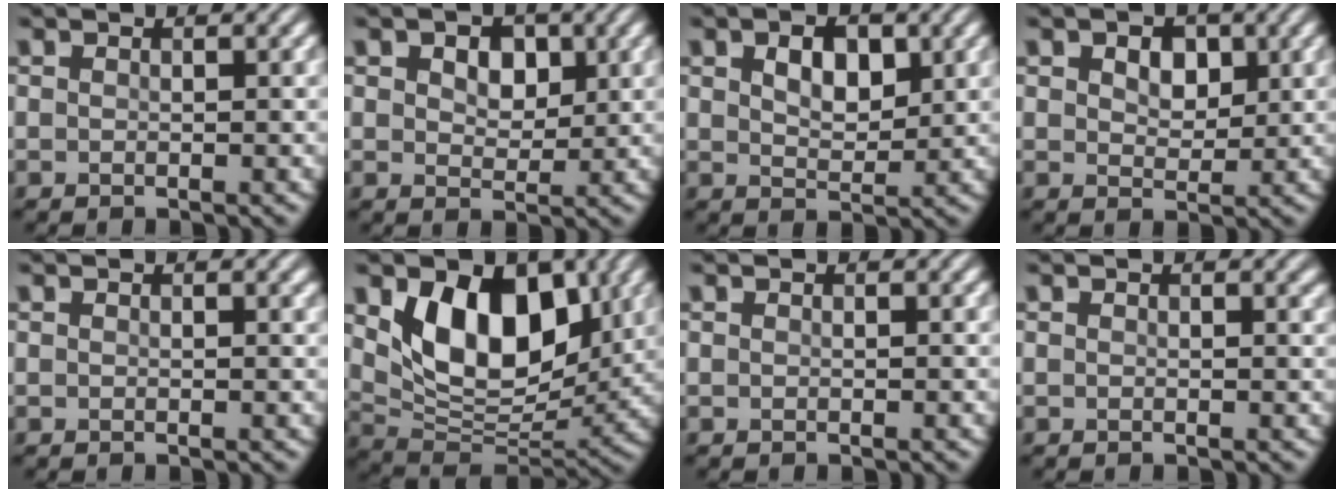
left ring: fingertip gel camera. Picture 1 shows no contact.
{"total": 3.7, "force": [1.4, 2.4, 2.4], "torque": [-0.034, 0.006, 0.011]}
{"total": 3.7, "force": [1.4, 2.1, 2.8], "torque": [-0.048, 0.002, 0.024]}
{"total": 3.2, "force": [1.2, 2.1, 2.1], "torque": [-0.034, 0.004, 0.013]}
{"total": 0.6, "force": [0.4, 0.1, 0.4], "torque": [-0.002, 0.004, 0.005]}
{"total": 9.8, "force": [3.1, 6.0, 7.0], "torque": [-0.115, -0.019, 0.052]}
{"total": 0.0}
{"total": 0.5, "force": [0.4, 0.1, 0.3], "torque": [-0.002, 0.002, 0.005]}